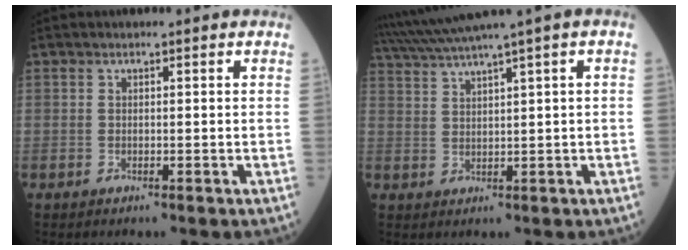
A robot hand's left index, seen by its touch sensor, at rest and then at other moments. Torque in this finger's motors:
{"motor_torque": [-0.66, -1.48, 0.38, 0.18]}